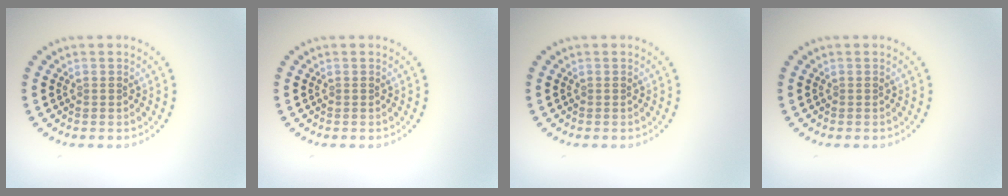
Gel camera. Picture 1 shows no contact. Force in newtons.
{"total": 0.0}
{"total": 0.0}
{"total": 0.0}